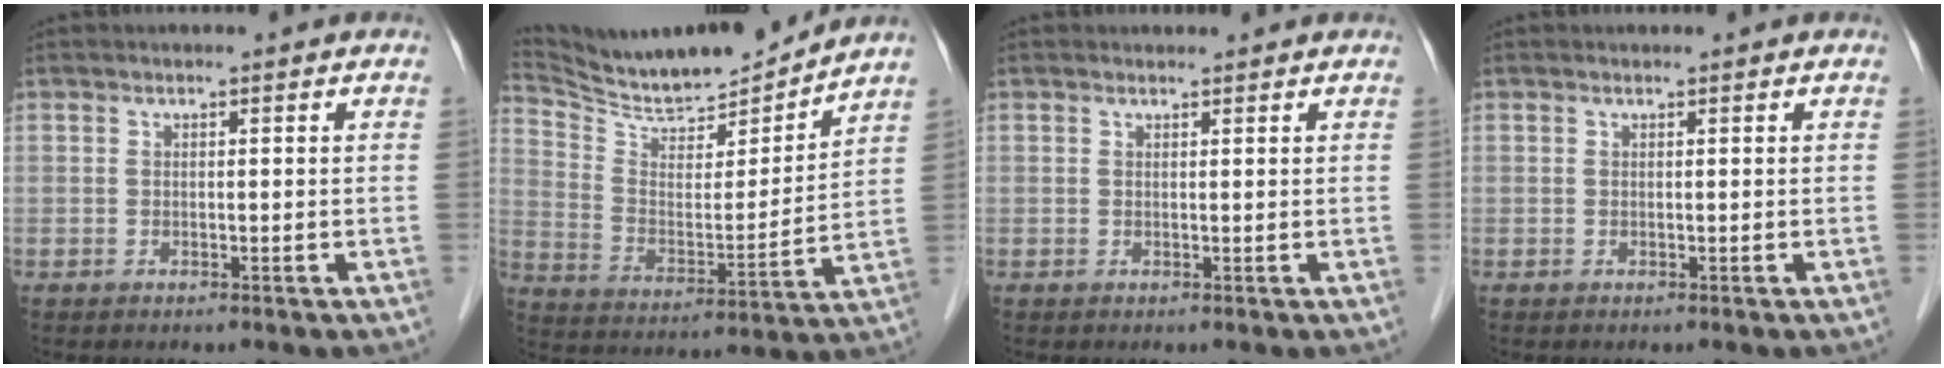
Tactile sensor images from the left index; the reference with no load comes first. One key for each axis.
{"total": 14.4, "fx": 14.0, "fy": 0.1, "fz": 3.4, "tx": -0.073, "ty": -0.010, "tz": 0.246}
{"total": 0.8, "fx": 0.8, "fy": 0.2, "fz": 0.0, "tx": -0.010, "ty": 0.006, "tz": 0.014}
{"total": 0.0}